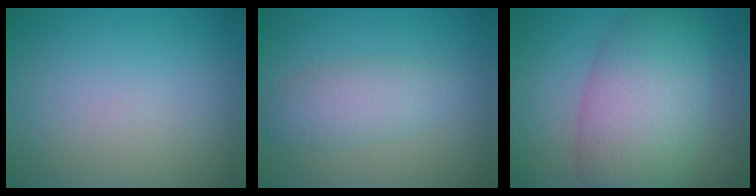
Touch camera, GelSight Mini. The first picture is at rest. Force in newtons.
{"total": 3.1, "press": 3.1, "slide": 0.0}
{"total": 8.9, "press": 8.9, "slide": 0.4}